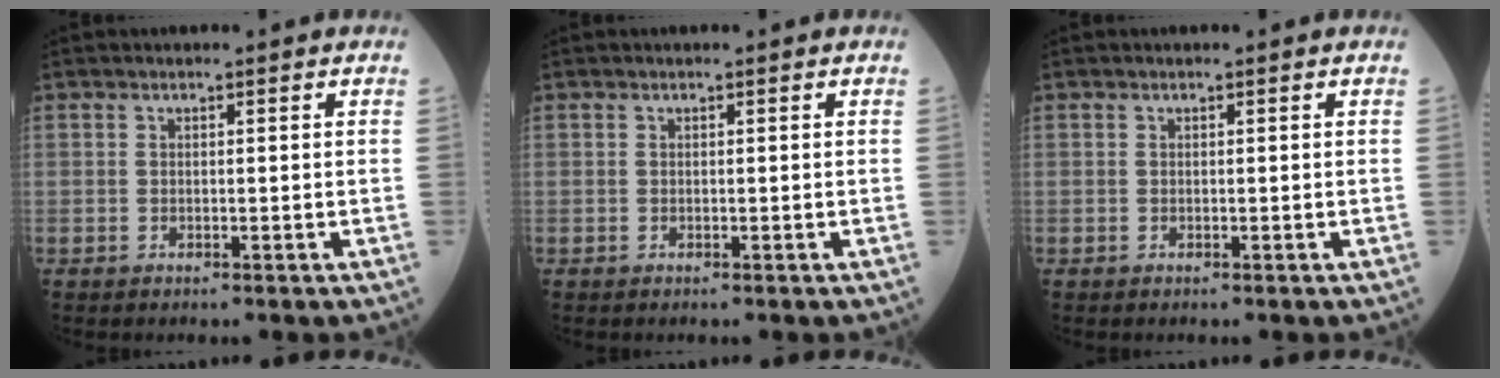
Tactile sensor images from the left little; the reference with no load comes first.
{"total": 0.0}
{"total": 0.0}